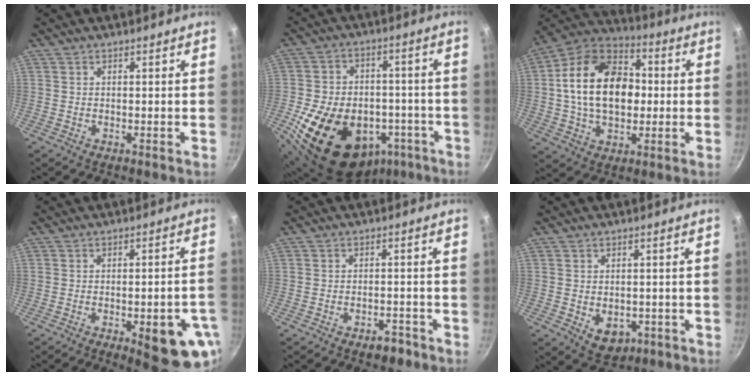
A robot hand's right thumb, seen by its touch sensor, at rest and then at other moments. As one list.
[{"total": 23.8, "force": [-9.4, 16.6, 14.1], "torque": [-0.214, 0.050, -0.123]}, {"total": 20.6, "force": [1.0, 14.1, 15.0], "torque": [-0.222, 0.029, 0.004]}, {"total": 13.3, "force": [-4.8, 4.5, 11.6], "torque": [-0.115, 0.014, -0.055]}, {"total": 3.6, "force": [-2.4, 1.9, 1.9], "torque": [-0.016, 0.025, -0.024]}, {"total": 6.1, "force": [-1.7, 4.5, 3.9], "torque": [-0.035, 0.002, -0.011]}]